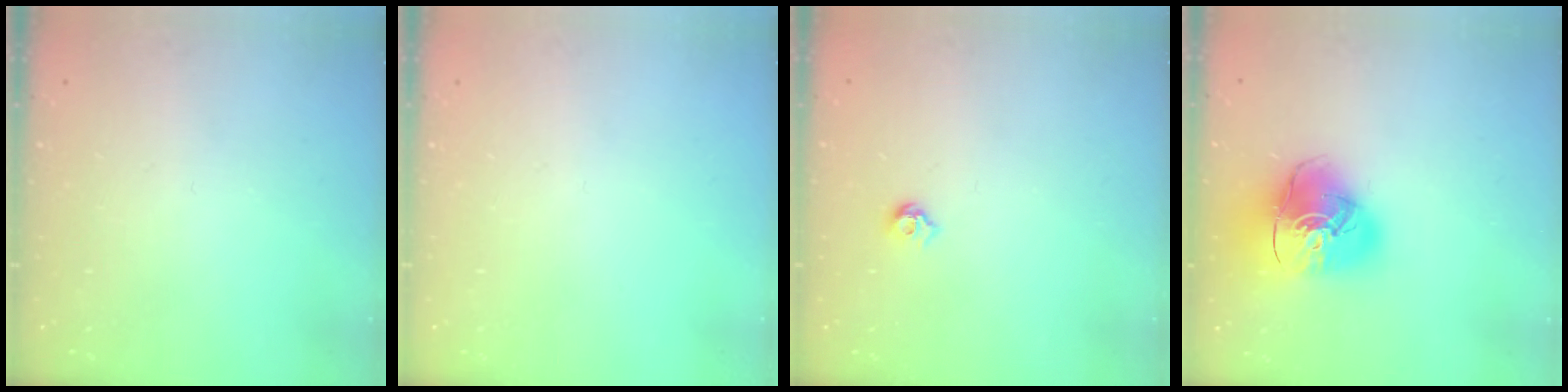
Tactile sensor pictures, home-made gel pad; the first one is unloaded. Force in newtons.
{"total": 0.0}
{"total": 5.0, "press": 4.9, "slide": 0.8}
{"total": 16.7, "press": 16.5, "slide": 2.0}